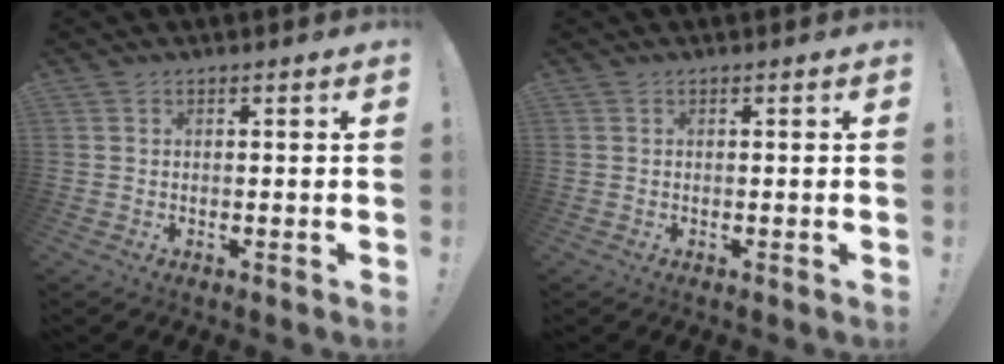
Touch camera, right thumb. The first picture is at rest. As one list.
[{"total": 0.0}]